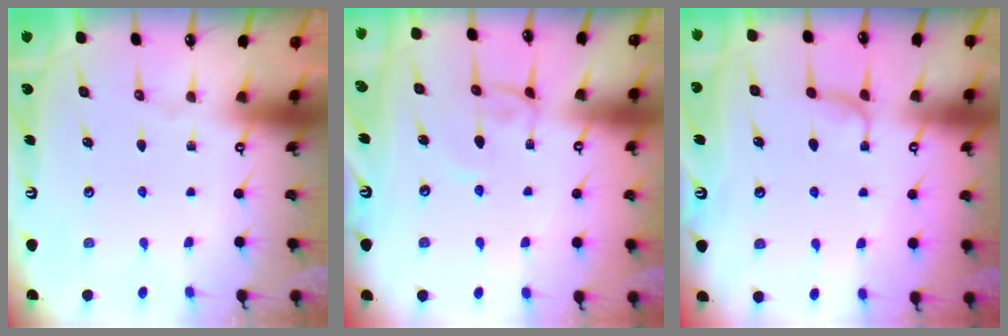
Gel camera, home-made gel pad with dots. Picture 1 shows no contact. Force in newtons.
{"total": 0.8, "press": 0.7, "slide": 0.3}
{"total": 0.9, "press": 0.0, "slide": 0.9}